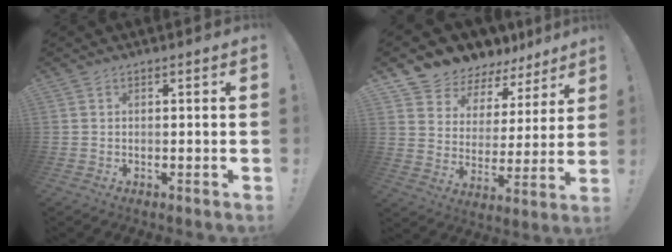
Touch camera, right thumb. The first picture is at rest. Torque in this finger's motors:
{"motor_torque": [0.03, 0.65, 0.70, 0.61, 0.04]}